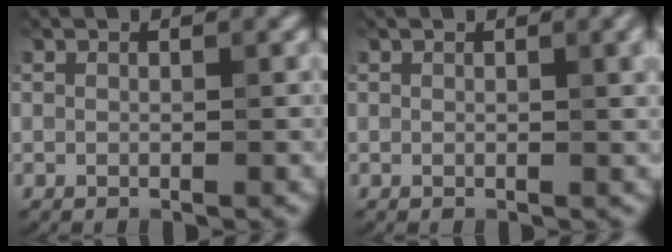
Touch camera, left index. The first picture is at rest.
{"total": 2.2, "force": [0.7, 0.7, 2.0], "torque": [-0.018, 0.006, 0.008]}